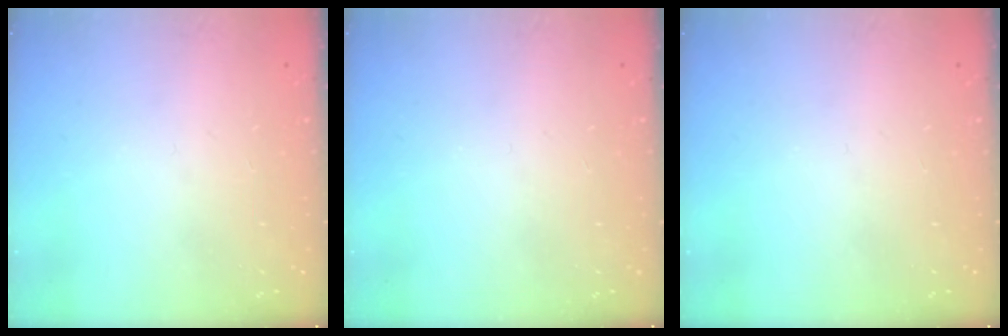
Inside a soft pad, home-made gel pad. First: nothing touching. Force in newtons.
{"total": 0.0}
{"total": 0.0}